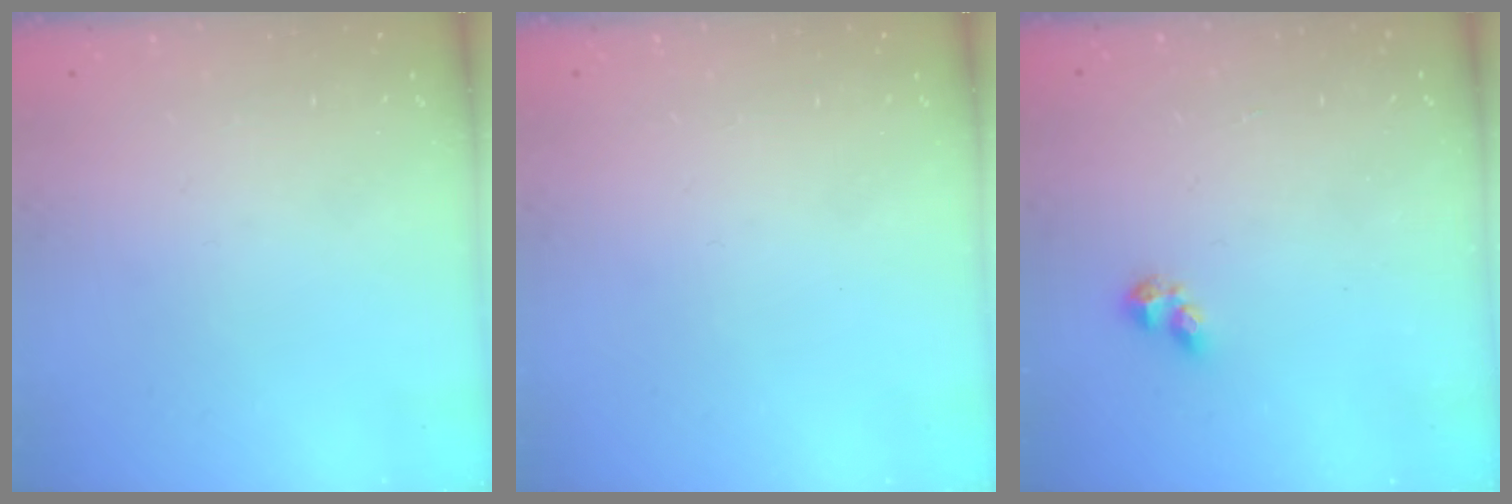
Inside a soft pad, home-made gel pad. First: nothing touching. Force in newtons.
{"total": 0.0}
{"total": 2.3, "press": 2.2, "slide": 0.6}